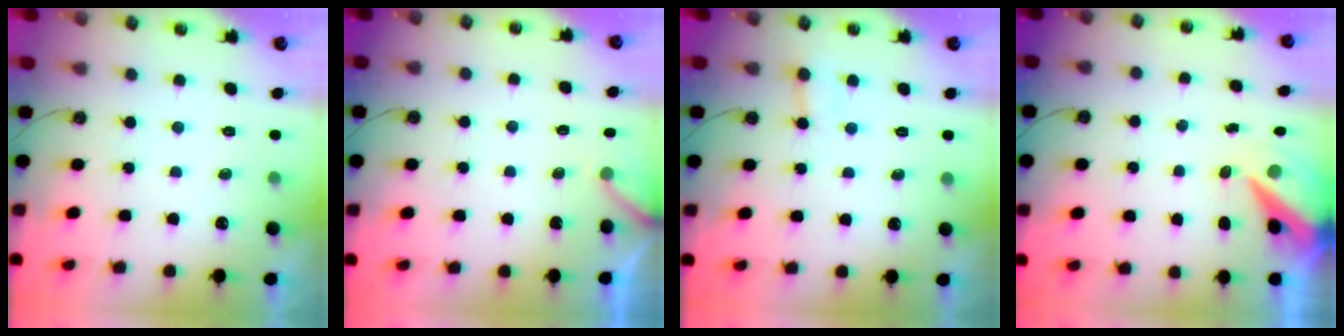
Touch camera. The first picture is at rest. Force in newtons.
{"total": 3.0, "press": 3.0, "slide": 0.1}
{"total": 3.8, "press": 3.8, "slide": 0.3}
{"total": 8.3, "press": 8.2, "slide": 1.0}